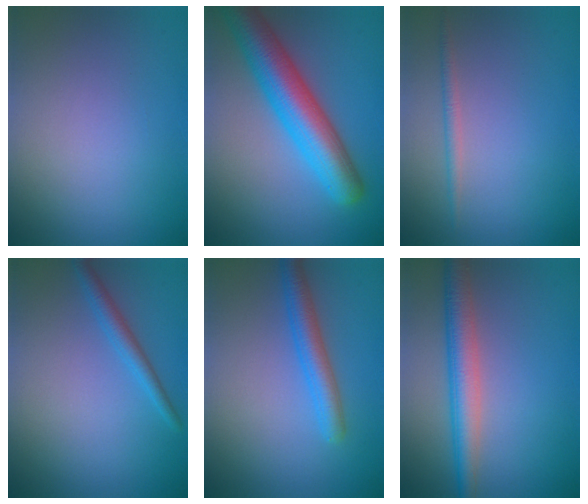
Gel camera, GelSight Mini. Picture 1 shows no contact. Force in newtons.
{"total": 8.0, "press": 8.0, "slide": 0.2}
{"total": 1.1, "press": 1.1, "slide": 0.1}
{"total": 2.0, "press": 2.0, "slide": 0.0}
{"total": 3.1, "press": 3.1, "slide": 0.1}
{"total": 4.3, "press": 4.3, "slide": 0.1}